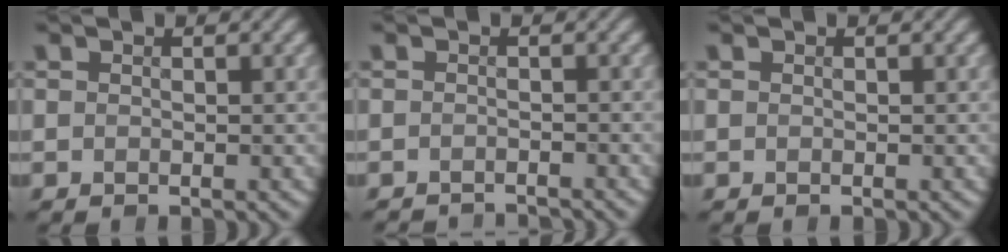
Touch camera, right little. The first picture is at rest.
{"total": 2.9, "force": [-2.9, 0.2, 0.3], "torque": [-0.006, -0.009, -0.045]}
{"total": 0.0}